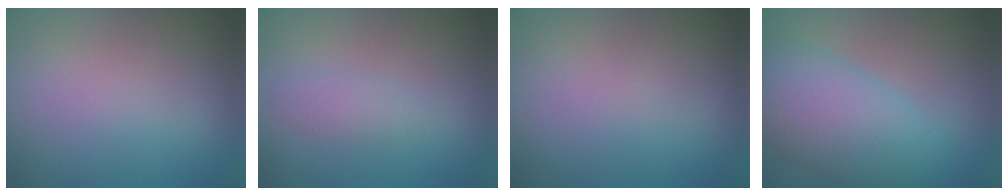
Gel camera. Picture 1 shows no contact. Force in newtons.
{"total": 1.3, "press": 1.3, "slide": 0.0}
{"total": 0.0}
{"total": 7.6, "press": 7.6, "slide": 0.3}